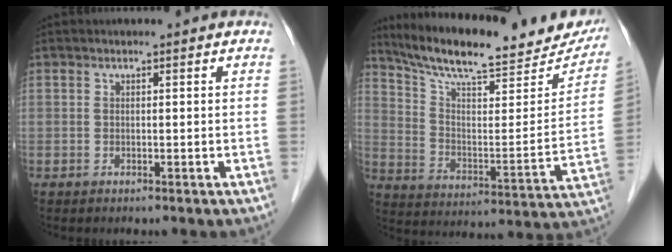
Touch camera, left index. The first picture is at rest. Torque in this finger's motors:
{"motor_torque": [0.23, -0.38, 0.25, 0.09]}